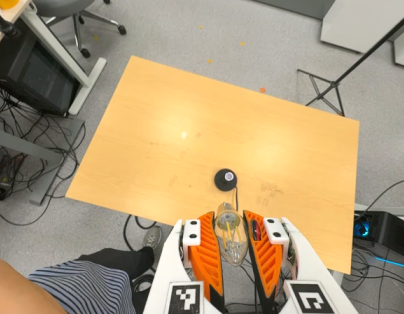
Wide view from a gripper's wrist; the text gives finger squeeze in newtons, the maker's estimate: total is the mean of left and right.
{"total": 24.4, "left": 27.0, "right": 21.8}